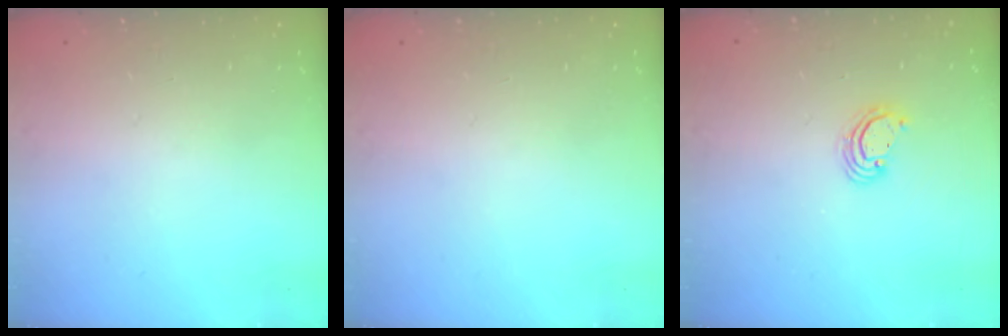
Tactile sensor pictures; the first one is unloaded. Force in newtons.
{"total": 0.0}
{"total": 3.8, "press": 3.8, "slide": 0.2}